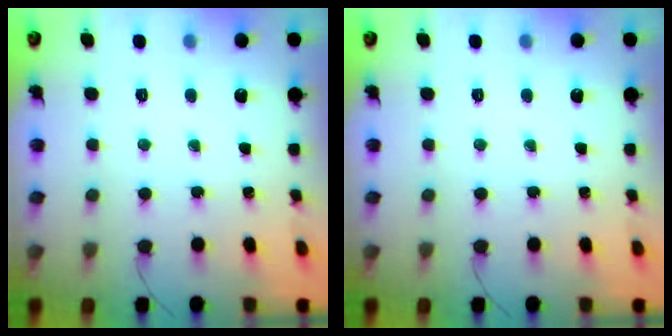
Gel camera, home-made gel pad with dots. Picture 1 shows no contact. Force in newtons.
{"total": 0.0}